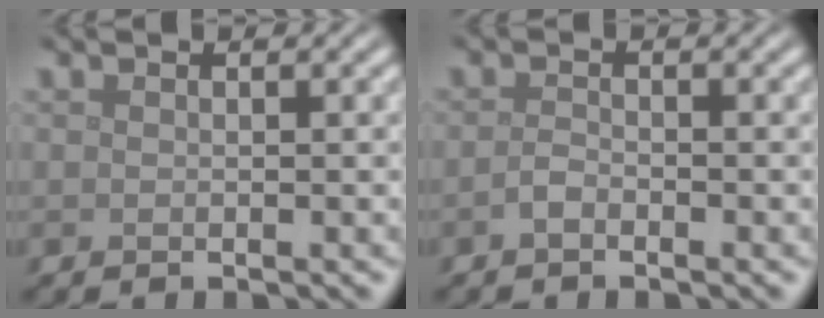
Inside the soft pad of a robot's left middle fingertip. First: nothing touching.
{"total": 1.0, "force": [-0.6, 0.4, 0.6], "torque": [-0.015, 0.001, -0.015]}